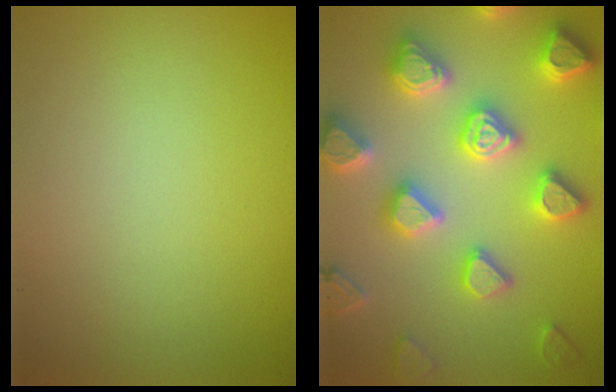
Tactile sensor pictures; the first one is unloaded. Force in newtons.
{"total": 7.4, "press": 7.2, "slide": 1.6}